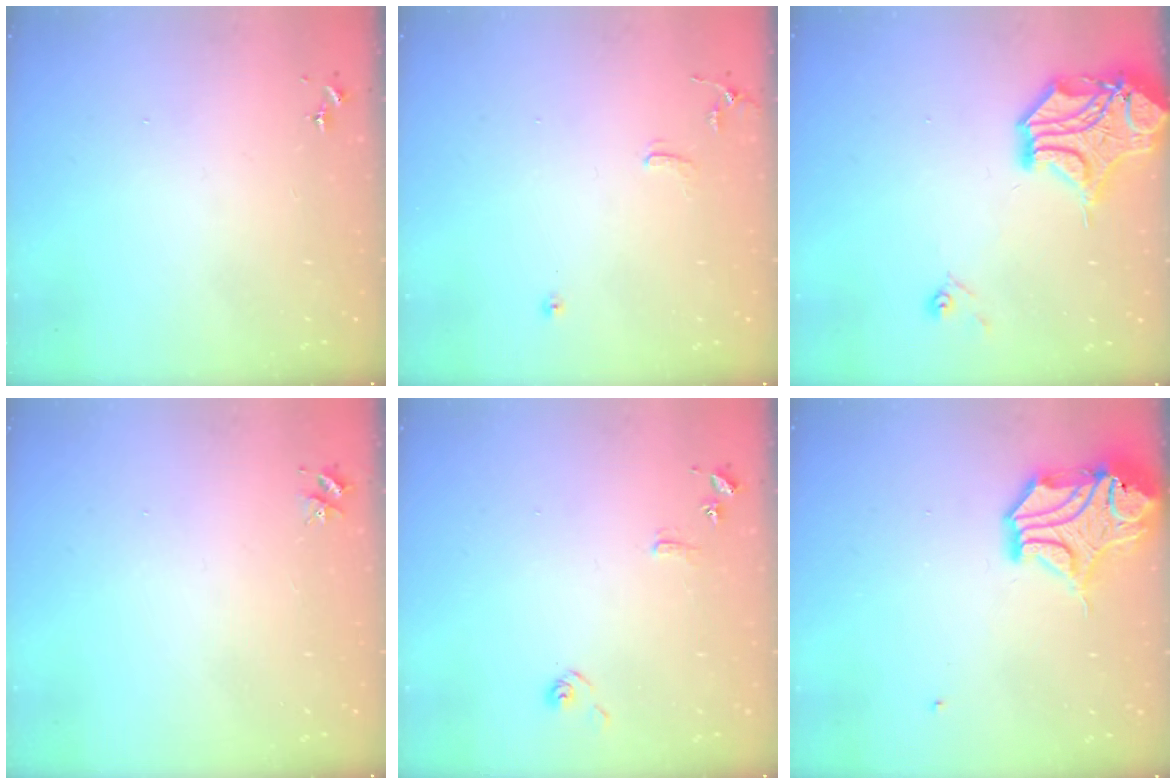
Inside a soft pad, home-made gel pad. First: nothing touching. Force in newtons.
{"total": 6.9, "press": 6.9, "slide": 0.7}
{"total": 15.9, "press": 15.7, "slide": 2.4}
{"total": 3.5, "press": 3.5, "slide": 0.5}
{"total": 10.0, "press": 9.9, "slide": 0.9}
{"total": 15.3, "press": 15.2, "slide": 2.2}